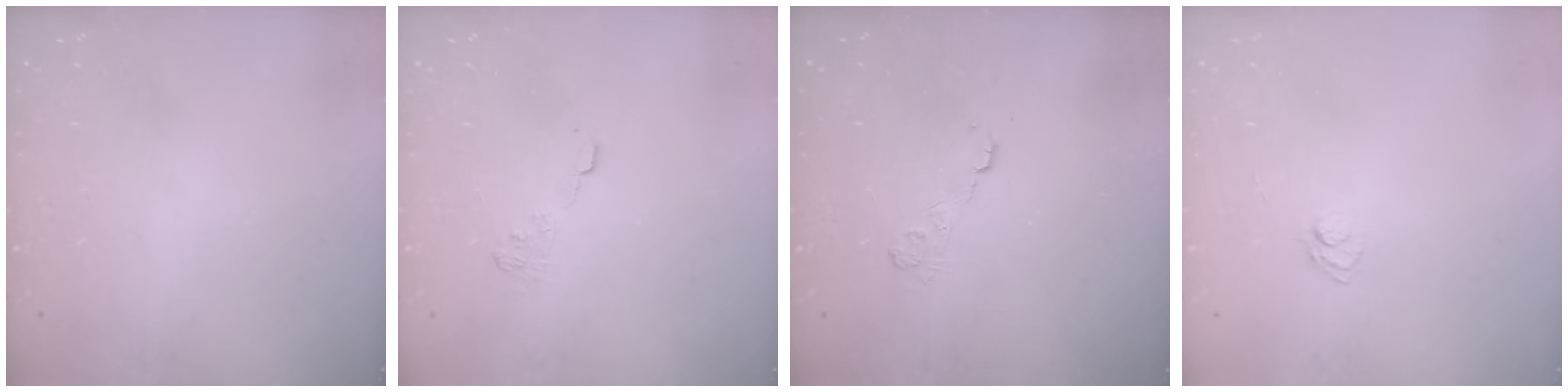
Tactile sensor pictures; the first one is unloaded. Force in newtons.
{"total": 7.6, "press": 7.5, "slide": 1.0}
{"total": 3.6, "press": 3.4, "slide": 1.2}
{"total": 3.7, "press": 3.5, "slide": 1.3}